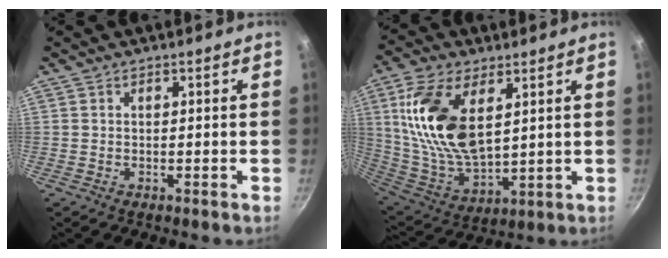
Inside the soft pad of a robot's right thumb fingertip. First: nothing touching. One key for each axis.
{"total": 18.9, "fx": 5.7, "fy": 9.9, "fz": 15.1, "tx": -0.288, "ty": -0.027, "tz": 0.120}